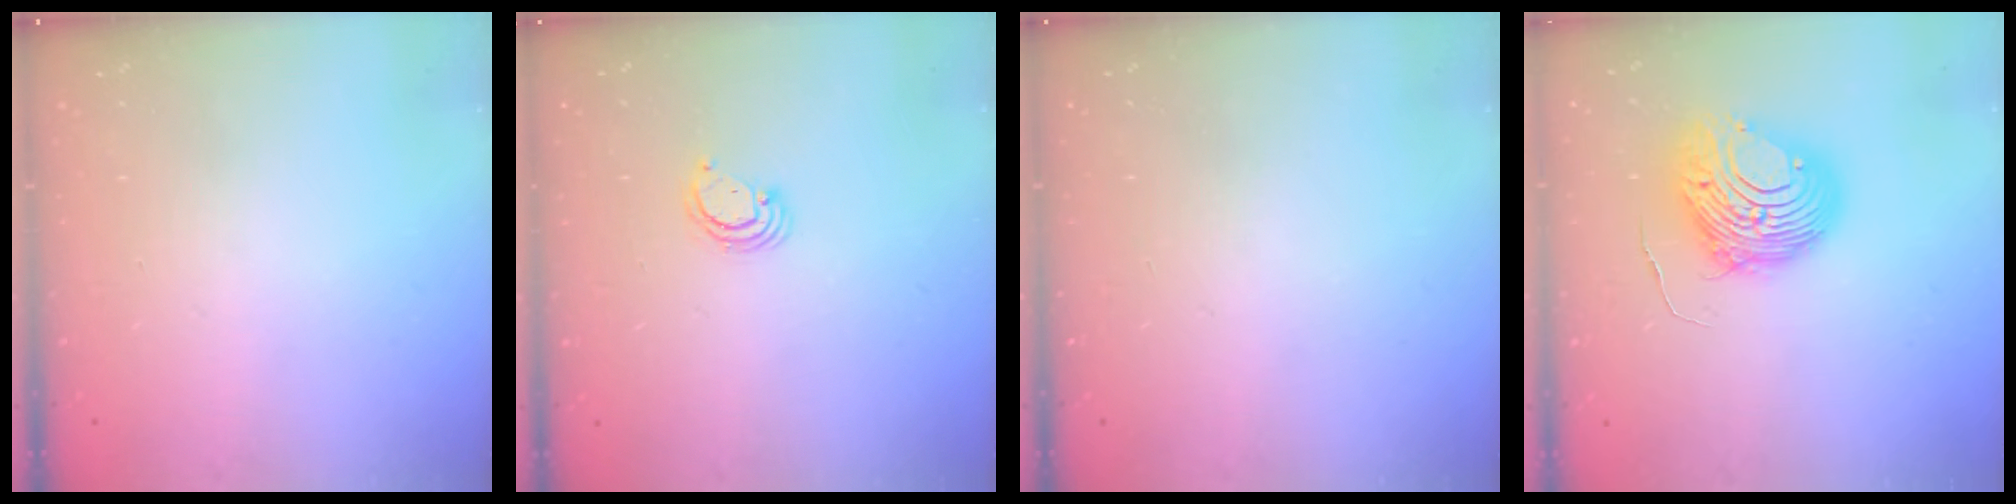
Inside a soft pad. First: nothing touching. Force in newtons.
{"total": 2.7, "press": 2.7, "slide": 0.2}
{"total": 0.0}
{"total": 10.6, "press": 10.5, "slide": 1.4}